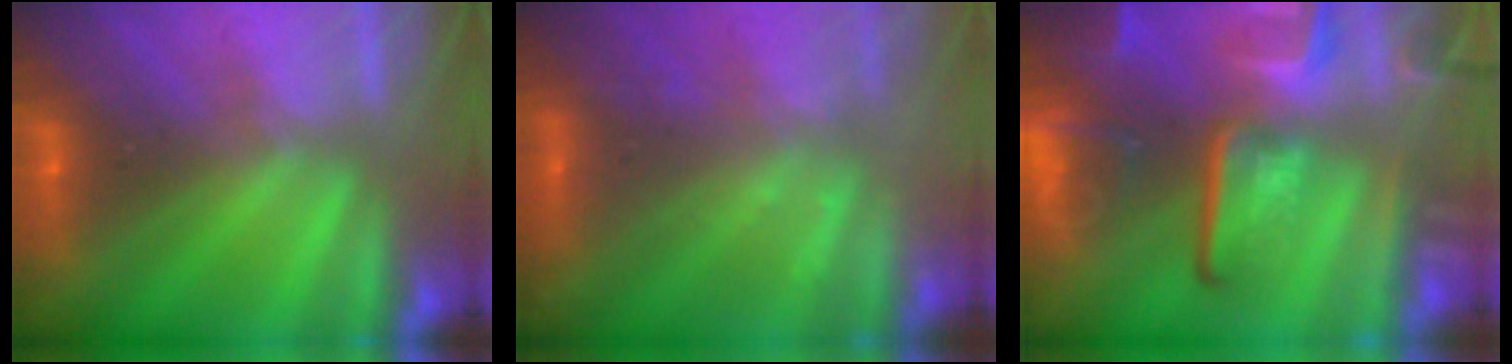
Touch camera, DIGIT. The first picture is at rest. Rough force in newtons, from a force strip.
{"total": 2.2}
{"total": 9.3}